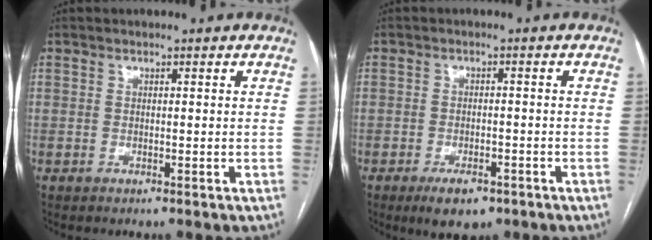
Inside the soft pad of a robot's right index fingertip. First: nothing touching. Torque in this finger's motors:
{"motor_torque": [-0.10, 0.05, -0.03, -0.05]}